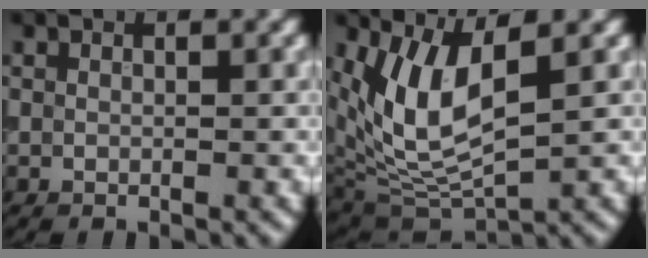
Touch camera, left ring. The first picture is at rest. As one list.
[{"total": 7.4, "force": [2.1, 3.1, 6.4], "torque": [-0.139, -0.016, 0.043]}]